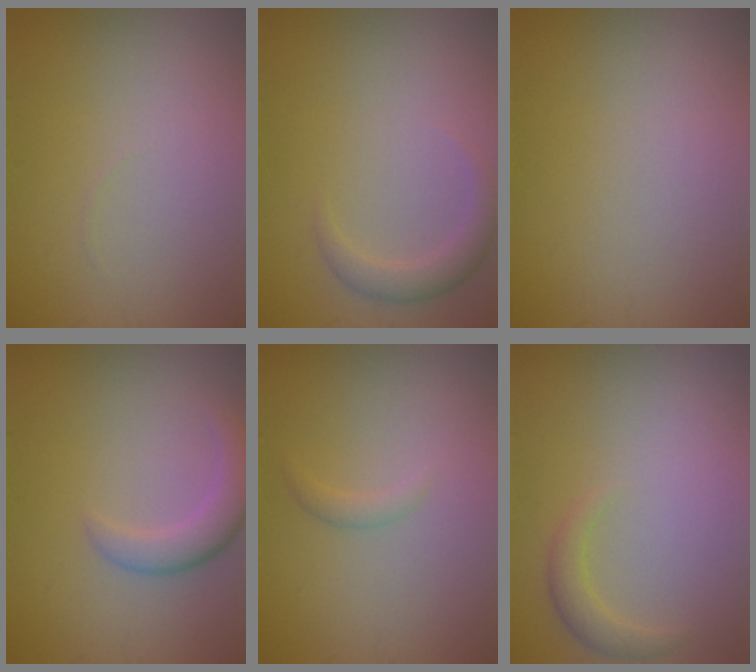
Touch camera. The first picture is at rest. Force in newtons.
{"total": 2.0, "press": 2.0, "slide": 0.2}
{"total": 0.0}
{"total": 2.9, "press": 2.9, "slide": 0.2}
{"total": 0.8, "press": 0.8, "slide": 0.1}
{"total": 1.6, "press": 1.6, "slide": 0.1}